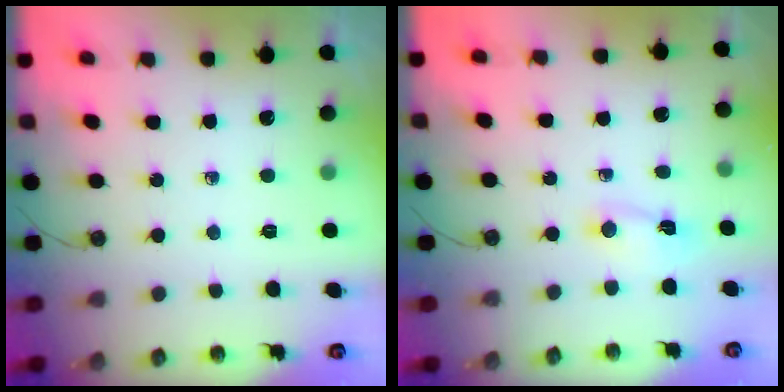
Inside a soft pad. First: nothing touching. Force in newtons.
{"total": 1.5, "press": 1.4, "slide": 0.4}